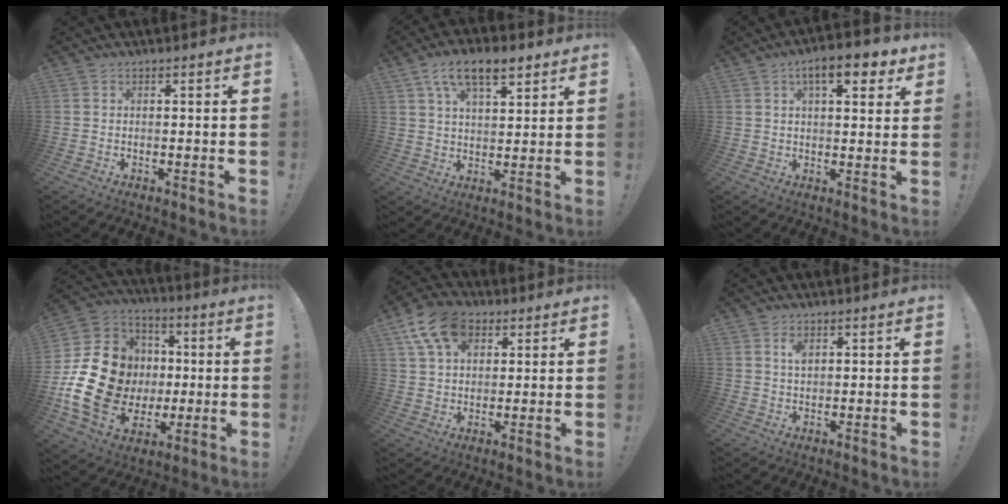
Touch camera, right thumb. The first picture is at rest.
{"total": 11.2, "force": [6.5, 4.9, 7.6], "torque": [-0.124, -0.017, 0.117]}
{"total": 9.8, "force": [4.9, 3.5, 7.8], "torque": [-0.102, -0.017, 0.076]}
{"total": 22.4, "force": [-1.1, 18.6, 12.3], "torque": [-0.218, 0.011, 0.025]}
{"total": 13.8, "force": [6.4, 9.2, 8.1], "torque": [-0.135, -0.019, 0.121]}
{"total": 2.7, "force": [1.2, 1.3, 2.0], "torque": [-0.020, -0.008, 0.016]}